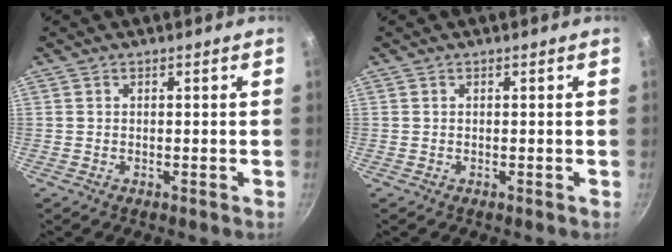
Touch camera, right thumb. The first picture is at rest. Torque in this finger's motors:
{"motor_torque": [-0.49, -0.49, 0.32, -0.01, 0.00]}